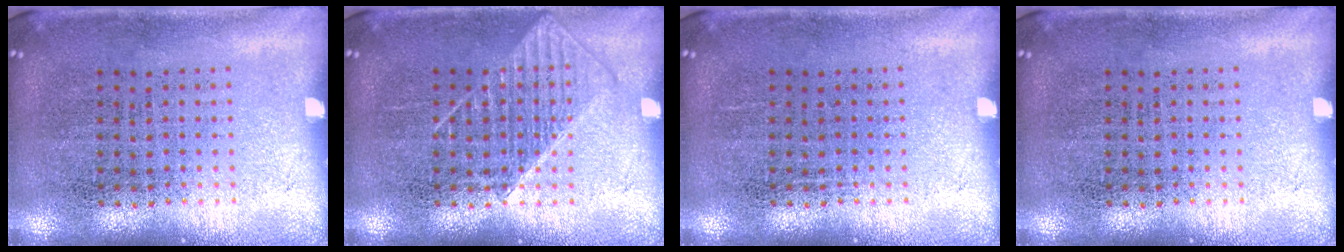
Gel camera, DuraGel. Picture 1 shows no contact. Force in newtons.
{"total": 1.7, "press": 1.7, "slide": 0.3}
{"total": 0.0}
{"total": 0.0}